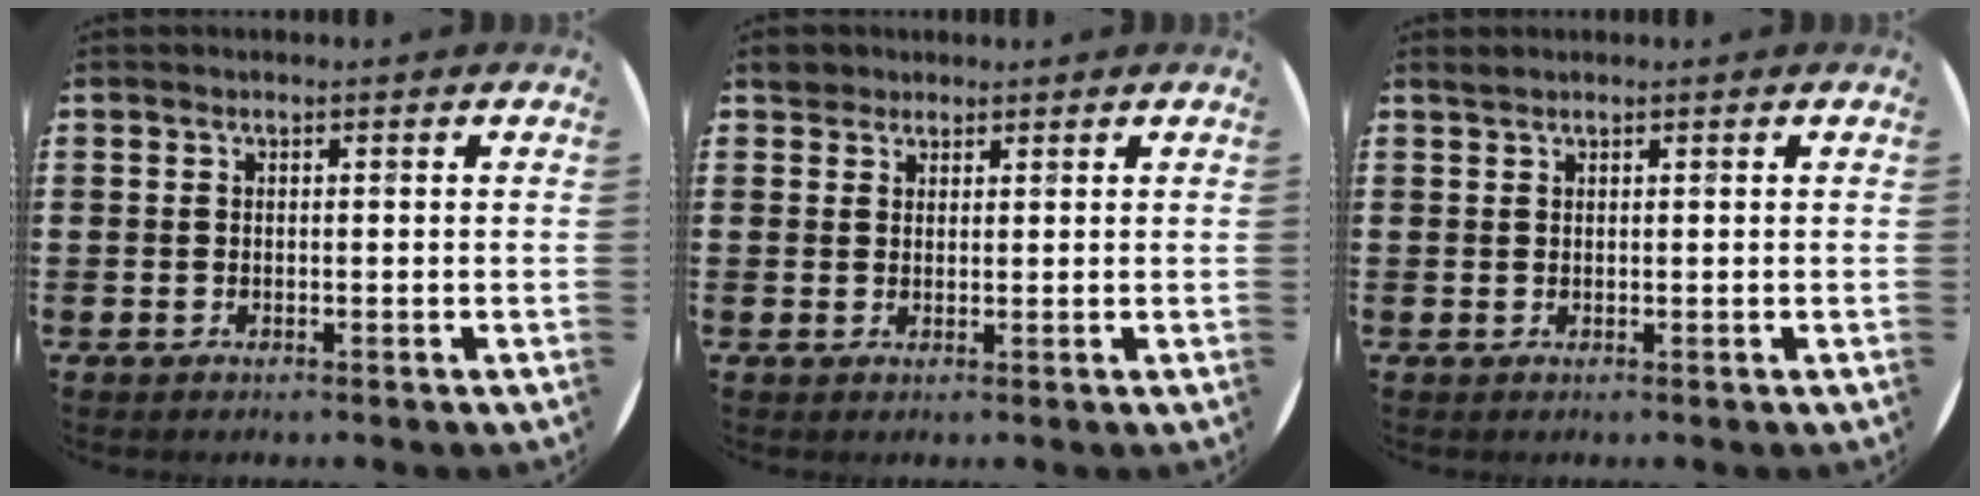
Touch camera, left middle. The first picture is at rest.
{"total": 2.2, "force": [2.0, 1.1, 0.1], "torque": [0.002, 0.003, 0.038]}
{"total": 0.5, "force": [0.5, 0.0, 0.0], "torque": [0.000, 0.001, 0.011]}